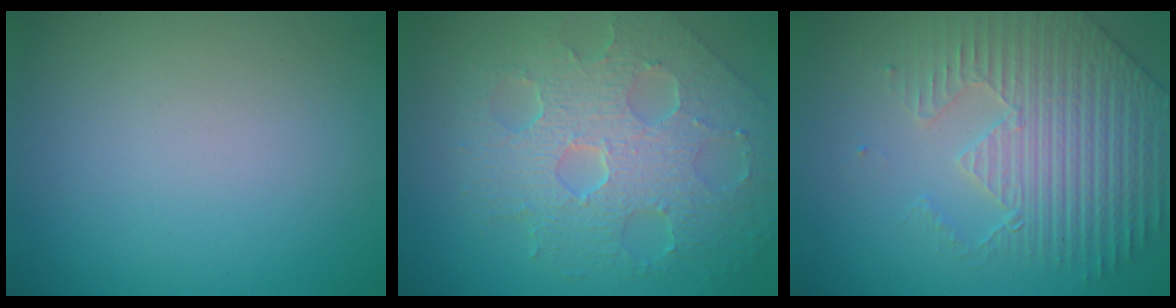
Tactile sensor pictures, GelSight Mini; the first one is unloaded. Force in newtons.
{"total": 8.0, "press": 5.6, "slide": 5.7}
{"total": 4.4, "press": 4.3, "slide": 1.1}